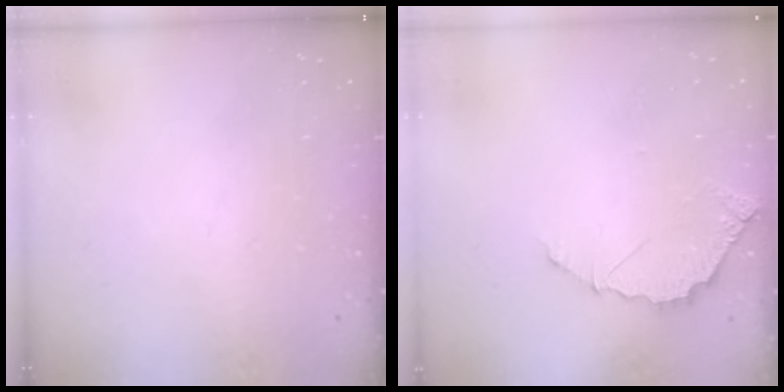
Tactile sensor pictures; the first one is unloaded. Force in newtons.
{"total": 6.9, "press": 6.9, "slide": 0.4}